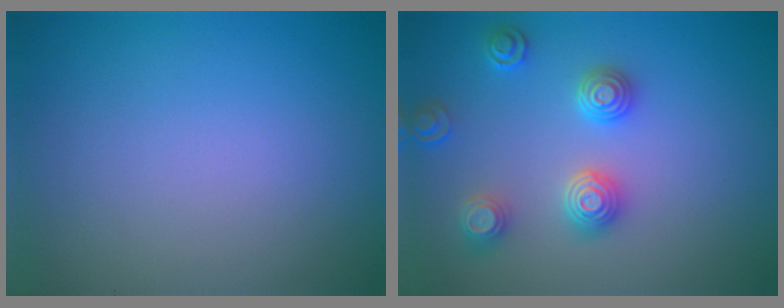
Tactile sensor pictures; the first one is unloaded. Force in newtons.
{"total": 3.5, "press": 3.4, "slide": 0.8}